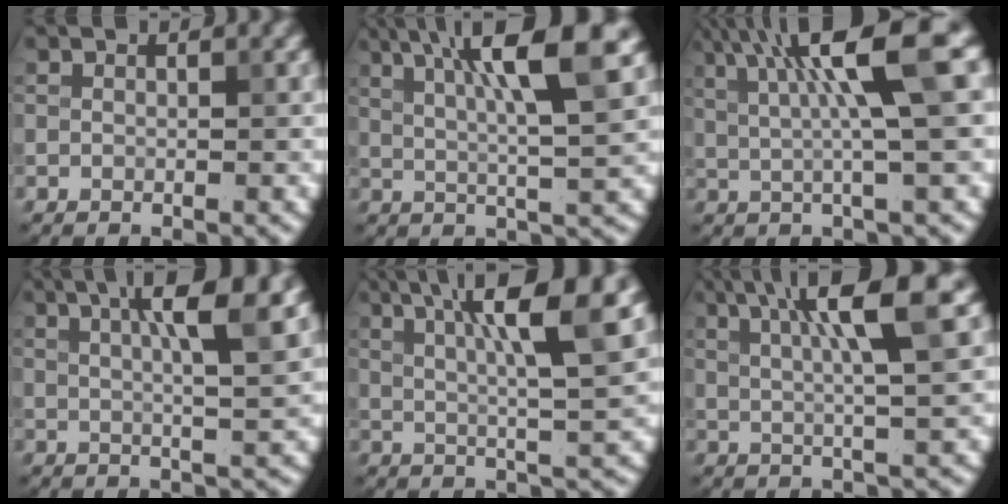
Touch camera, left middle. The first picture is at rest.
{"total": 9.3, "force": [4.0, 1.6, 8.2], "torque": [-0.118, 0.016, 0.063]}
{"total": 9.2, "force": [2.8, 1.4, 8.7], "torque": [-0.127, 0.017, 0.046]}
{"total": 7.0, "force": [2.7, 1.3, 6.4], "torque": [-0.084, 0.009, 0.041]}
{"total": 8.9, "force": [3.5, 1.3, 8.1], "torque": [-0.118, 0.012, 0.057]}
{"total": 7.6, "force": [3.0, 1.1, 6.8], "torque": [-0.091, 0.013, 0.045]}